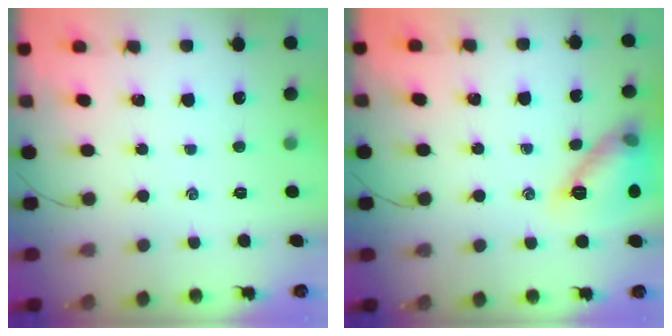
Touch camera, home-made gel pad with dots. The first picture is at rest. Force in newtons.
{"total": 12.9, "press": 12.9, "slide": 0.3}